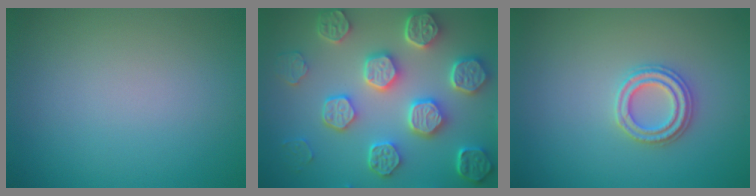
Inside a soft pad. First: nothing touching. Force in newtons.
{"total": 8.2, "press": 6.5, "slide": 5.0}
{"total": 2.4, "press": 2.4, "slide": 0.2}